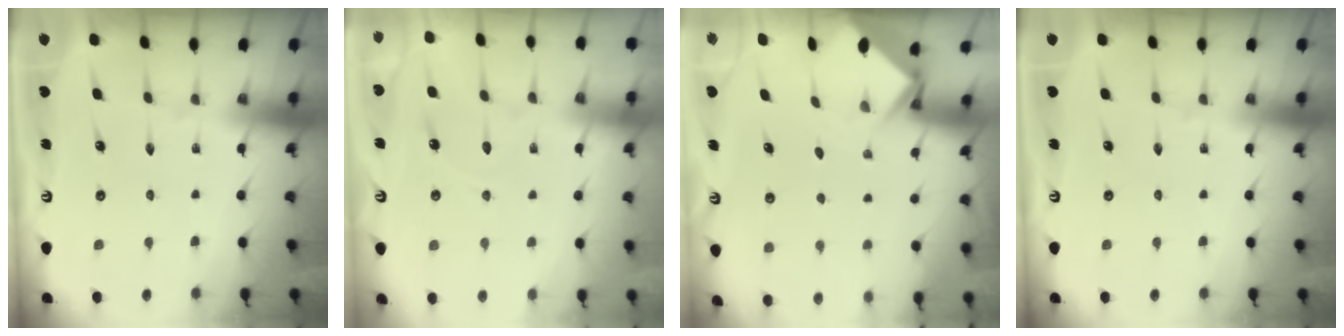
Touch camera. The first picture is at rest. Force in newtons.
{"total": 6.6, "press": 6.6, "slide": 0.7}
{"total": 3.7, "press": 3.7, "slide": 0.2}
{"total": 0.0}